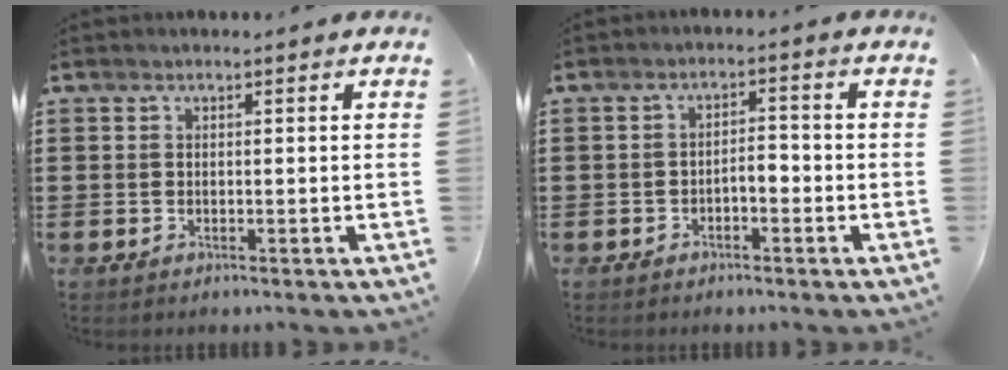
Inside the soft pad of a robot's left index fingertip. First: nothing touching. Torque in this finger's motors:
{"motor_torque": [0.06, 0.04, 0.13, 0.03]}